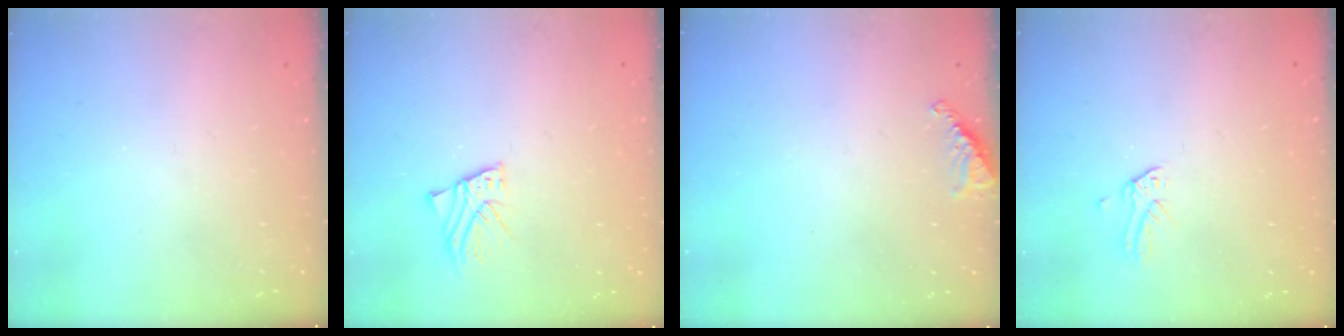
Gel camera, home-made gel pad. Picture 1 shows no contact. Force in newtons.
{"total": 2.9, "press": 2.9, "slide": 0.2}
{"total": 6.8, "press": 6.8, "slide": 0.6}
{"total": 0.0}